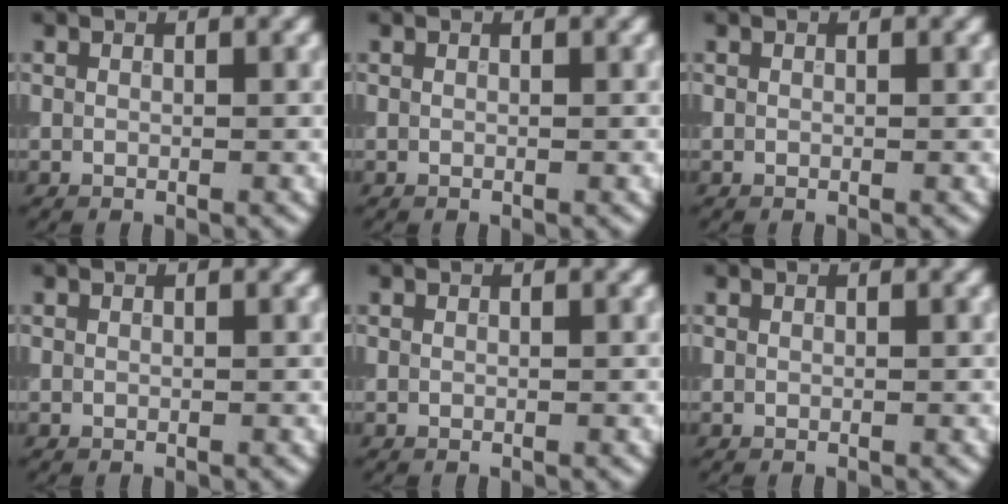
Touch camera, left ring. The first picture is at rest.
{"total": 0.0}
{"total": 0.0}
{"total": 0.0}
{"total": 0.0}
{"total": 0.0}